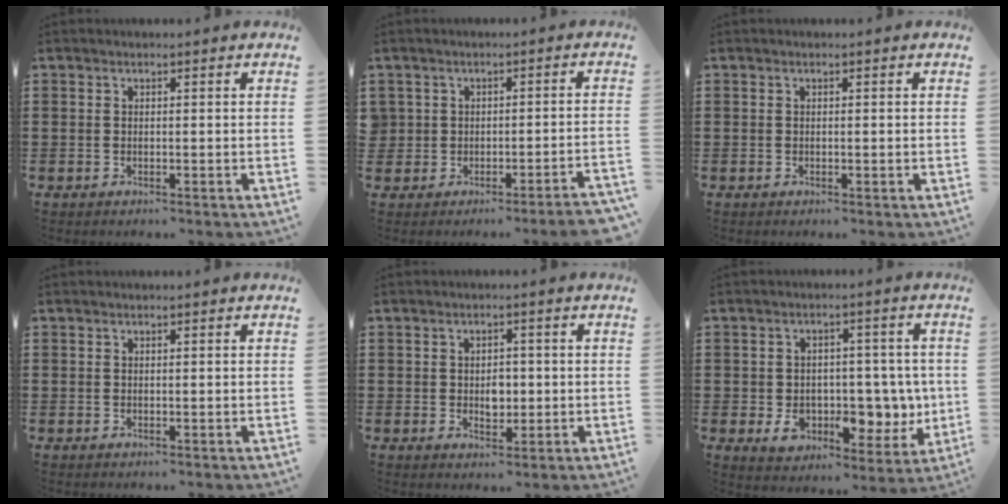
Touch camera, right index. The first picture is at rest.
{"total": 2.1, "force": [-1.8, 0.9, 0.4], "torque": [-0.014, 0.003, -0.042]}
{"total": 0.0}
{"total": 0.0}
{"total": 3.0, "force": [-0.1, 2.1, 2.1], "torque": [-0.028, 0.000, -0.007]}
{"total": 8.5, "force": [-0.3, 6.7, 5.2], "torque": [-0.077, 0.003, 0.003]}